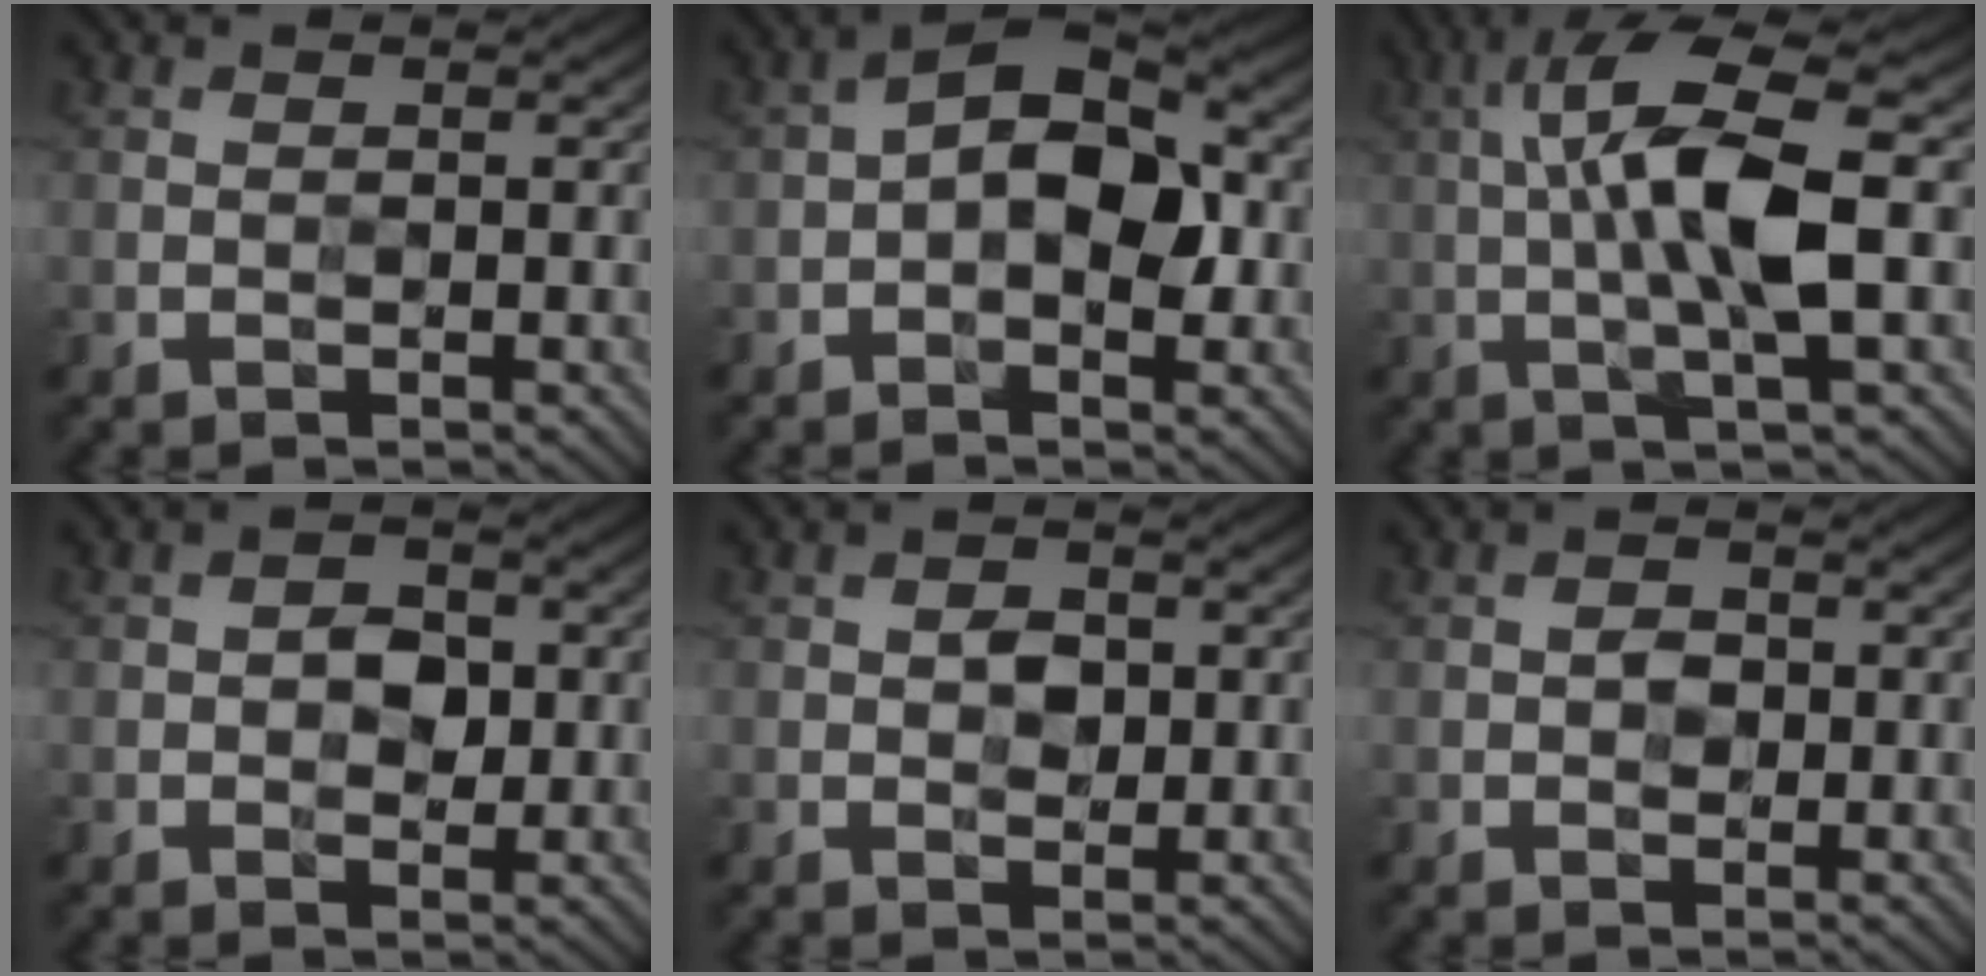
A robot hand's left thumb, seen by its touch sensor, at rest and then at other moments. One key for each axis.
{"total": 9.9, "fx": -0.2, "fy": 5.5, "fz": 8.2, "tx": -0.125, "ty": 0.022, "tz": -0.018}
{"total": 11.5, "fx": 0.7, "fy": 3.0, "fz": 11.1, "tx": -0.212, "ty": 0.021, "tz": 0.006}
{"total": 3.1, "fx": 0.0, "fy": 2.2, "fz": 2.2, "tx": -0.036, "ty": -0.001, "tz": -0.004}
{"total": 2.4, "fx": 0.3, "fy": 1.7, "fz": 1.6, "tx": -0.027, "ty": -0.003, "tz": 0.001}
{"total": 1.7, "fx": -0.1, "fy": 1.3, "fz": 1.1, "tx": -0.020, "ty": -0.001, "tz": -0.005}